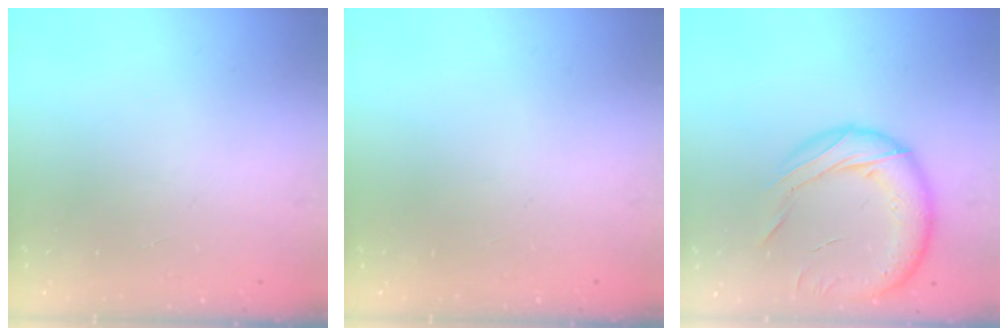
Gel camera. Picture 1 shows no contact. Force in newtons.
{"total": 0.0}
{"total": 18.0, "press": 17.7, "slide": 3.4}